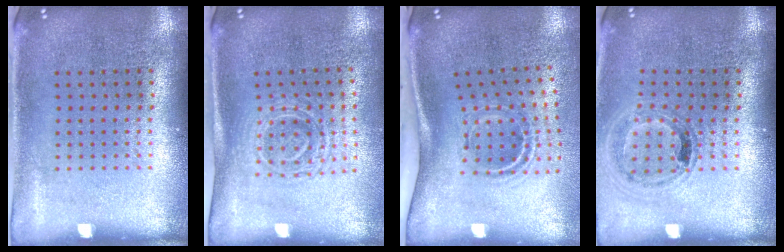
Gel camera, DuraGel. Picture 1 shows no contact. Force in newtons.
{"total": 1.7, "press": 1.4, "slide": 1.0}
{"total": 2.1, "press": 1.2, "slide": 1.8}
{"total": 0.9, "press": 0.9, "slide": 0.1}